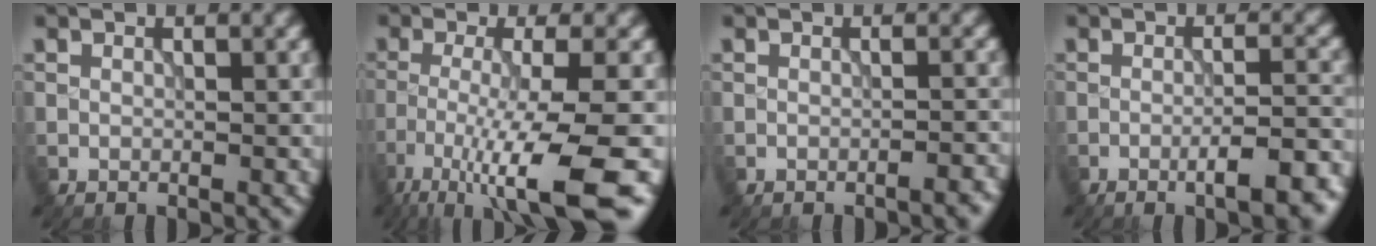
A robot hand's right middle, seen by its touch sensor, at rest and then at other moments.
{"total": 9.6, "force": [-5.3, 1.6, 7.8], "torque": [-0.138, -0.011, -0.092]}
{"total": 1.6, "force": [-1.0, 0.4, 1.2], "torque": [-0.010, 0.008, -0.014]}
{"total": 5.8, "force": [-3.0, 1.2, 4.8], "torque": [-0.069, 0.008, -0.038]}